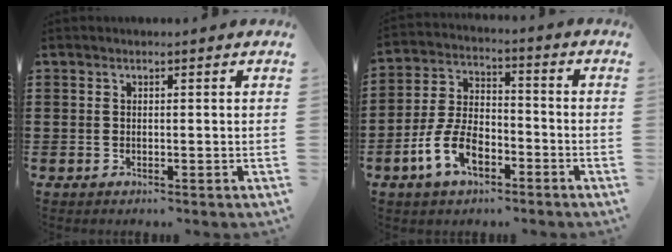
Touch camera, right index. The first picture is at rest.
{"total": 8.8, "force": [-4.1, 4.7, 6.2], "torque": [-0.150, 0.003, -0.083]}